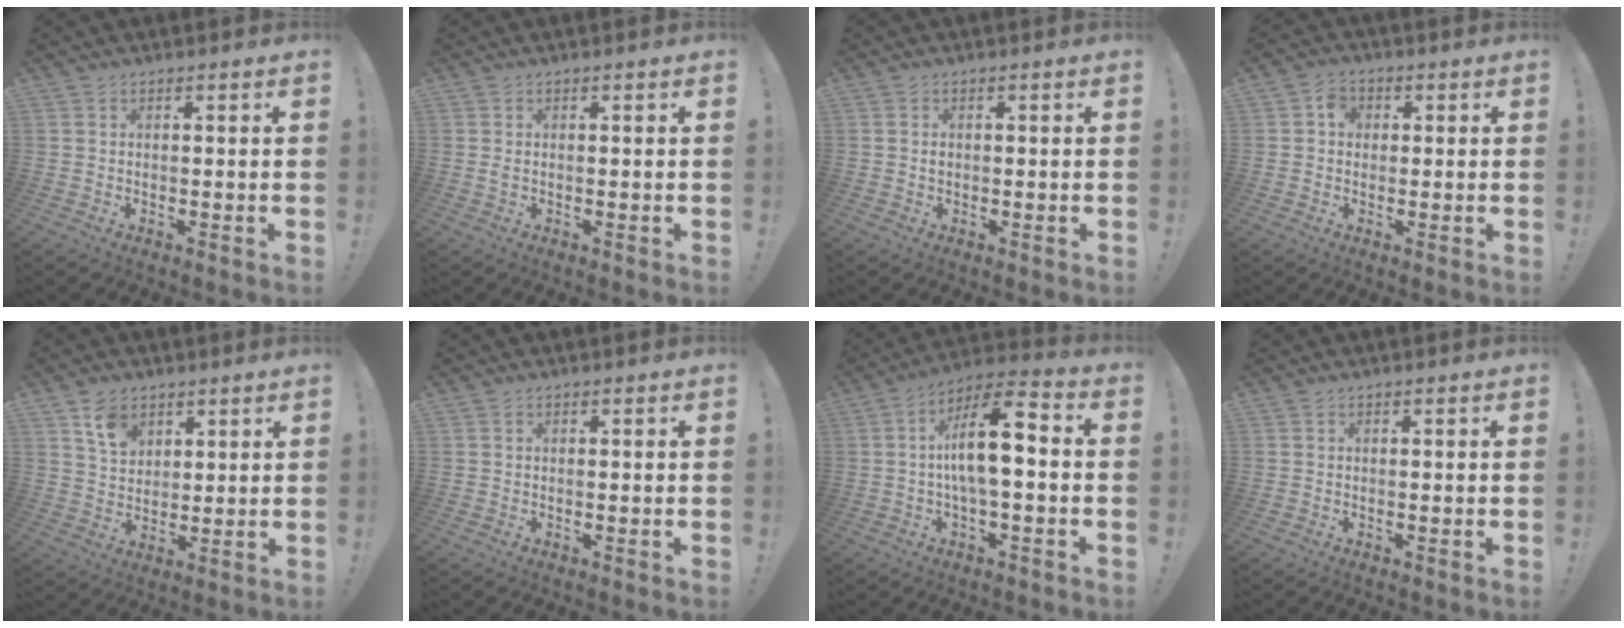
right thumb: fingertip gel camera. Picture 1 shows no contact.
{"total": 0.6, "force": [0.0, 0.3, 0.5], "torque": [-0.009, 0.001, 0.000]}
{"total": 0.7, "force": [0.0, 0.6, 0.2], "torque": [-0.006, 0.004, 0.000]}
{"total": 4.1, "force": [0.3, 3.5, 2.1], "torque": [-0.027, 0.006, 0.004]}
{"total": 8.1, "force": [4.9, 5.7, 2.9], "torque": [-0.048, -0.022, 0.094]}
{"total": 0.0}
{"total": 14.1, "force": [0.2, 4.5, 13.3], "torque": [-0.226, 0.005, -0.005]}
{"total": 0.0}